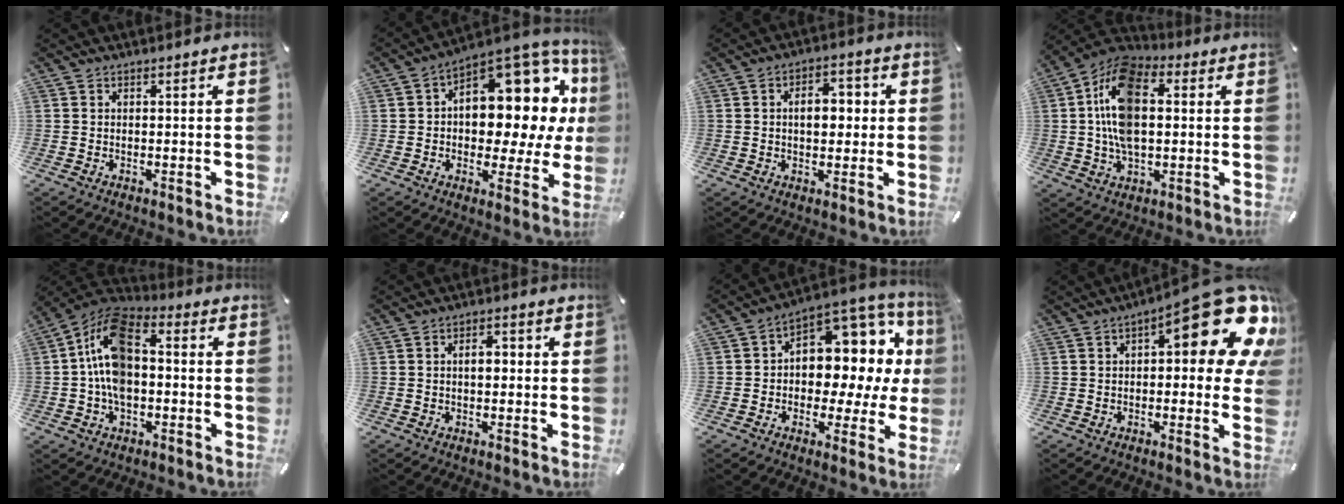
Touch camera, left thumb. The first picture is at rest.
{"total": 14.3, "force": [5.7, 8.9, 9.7], "torque": [-0.112, -0.078, 0.094]}
{"total": 6.9, "force": [0.5, 4.6, 5.1], "torque": [-0.062, -0.001, -0.001]}
{"total": 15.8, "force": [1.9, 9.7, 12.4], "torque": [-0.255, 0.002, 0.031]}
{"total": 13.2, "force": [-0.5, 8.5, 10.1], "torque": [-0.218, 0.010, -0.011]}
{"total": 3.9, "force": [0.1, 2.4, 3.1], "torque": [-0.045, 0.004, -0.005]}
{"total": 10.9, "force": [2.6, 8.3, 6.6], "torque": [-0.082, -0.045, 0.047]}
{"total": 20.3, "force": [8.6, 7.9, 16.7], "torque": [-0.200, -0.071, 0.134]}